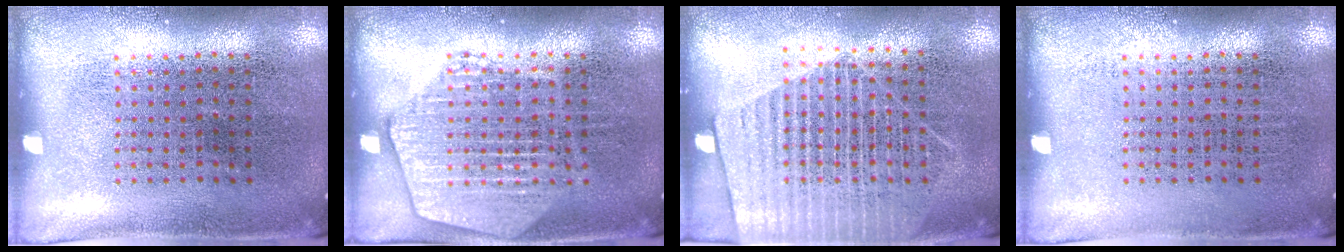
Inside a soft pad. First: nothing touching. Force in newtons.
{"total": 2.8, "press": 2.7, "slide": 0.4}
{"total": 1.7, "press": 1.5, "slide": 0.8}
{"total": 0.0}